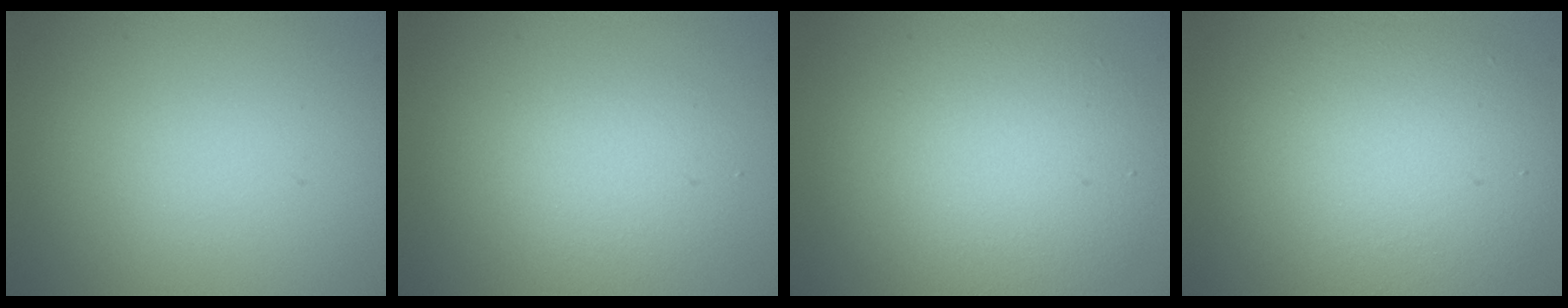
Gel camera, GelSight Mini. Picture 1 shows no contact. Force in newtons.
{"total": 2.7, "press": 2.7, "slide": 0.0}
{"total": 6.1, "press": 6.1, "slide": 0.3}
{"total": 7.1, "press": 7.0, "slide": 0.6}